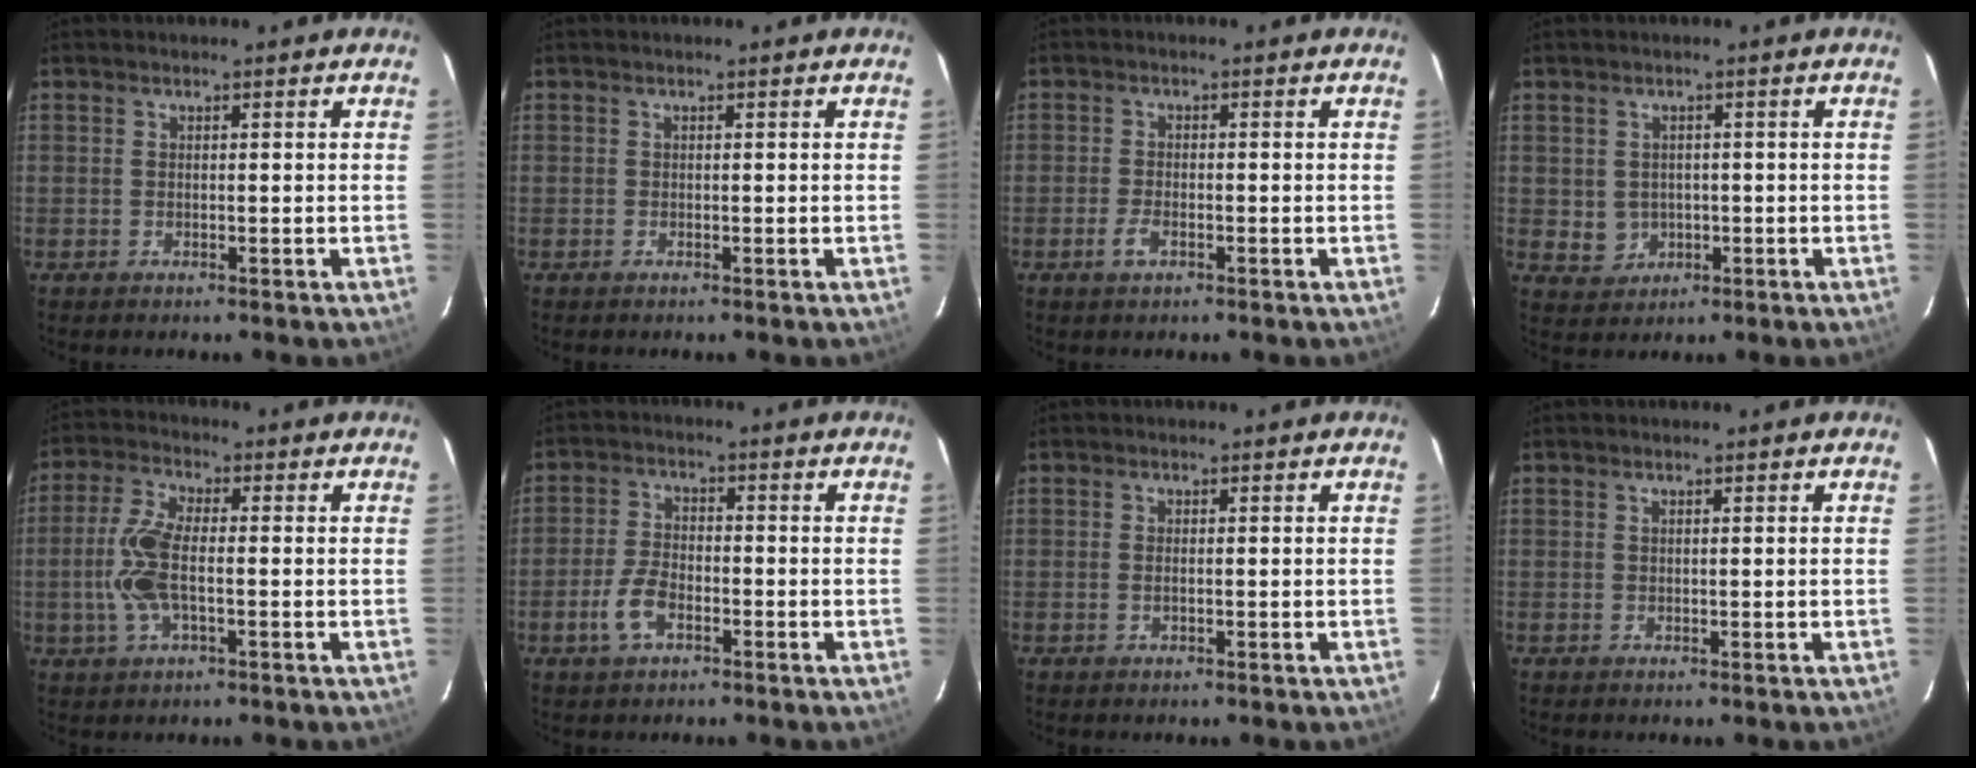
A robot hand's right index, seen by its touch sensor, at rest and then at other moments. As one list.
[{"total": 0.0}, {"total": 2.5, "force": [-1.3, 1.1, 1.8], "torque": [-0.042, 0.000, -0.024]}, {"total": 3.9, "force": [-0.1, 3.8, 0.8], "torque": [-0.020, 0.010, 0.014]}, {"total": 9.0, "force": [-1.3, 3.4, 8.2], "torque": [-0.181, 0.006, -0.028]}, {"total": 5.8, "force": [-2.8, 3.0, 4.1], "torque": [-0.092, 0.005, -0.051]}, {"total": 0.9, "force": [-0.2, 0.1, 0.8], "torque": [-0.017, 0.001, -0.004]}, {"total": 0.0}]